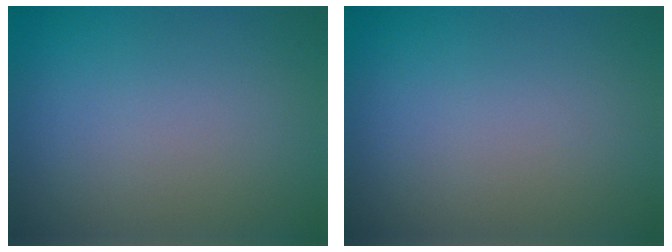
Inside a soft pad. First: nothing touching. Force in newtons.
{"total": 0.0}